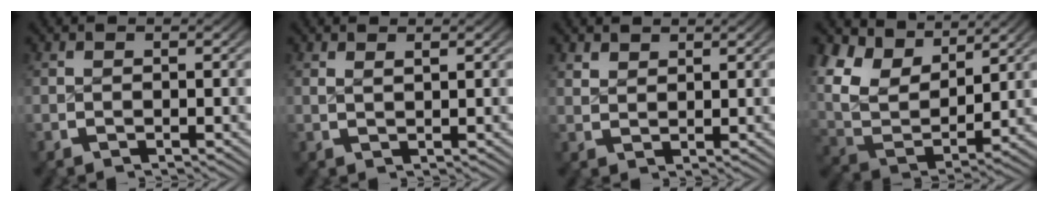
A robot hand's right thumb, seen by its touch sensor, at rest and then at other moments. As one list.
[{"total": 1.1, "force": [1.0, -0.1, 0.5], "torque": [-0.007, -0.001, 0.023]}, {"total": 1.7, "force": [1.6, 0.3, 0.2], "torque": [0.004, 0.001, 0.037]}, {"total": 10.3, "force": [2.7, 7.0, 7.1], "torque": [-0.175, -0.028, 0.056]}]